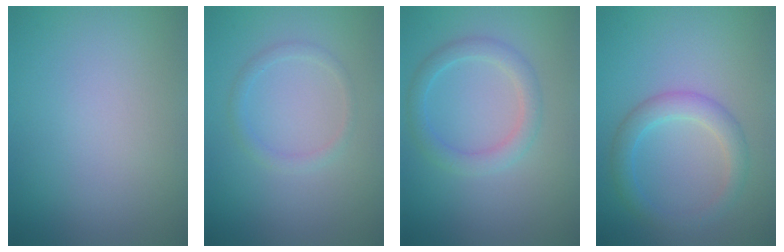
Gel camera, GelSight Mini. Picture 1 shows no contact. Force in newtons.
{"total": 1.3, "press": 1.3, "slide": 0.1}
{"total": 2.6, "press": 2.6, "slide": 0.2}
{"total": 3.1, "press": 3.1, "slide": 0.0}